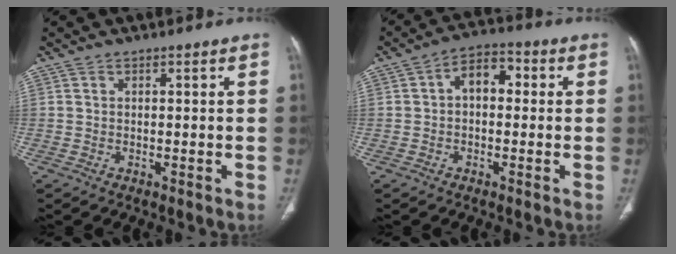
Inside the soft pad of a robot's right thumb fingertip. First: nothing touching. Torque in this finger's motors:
{"motor_torque": [1.60, 3.10, 0.55, -0.39, 0.00]}